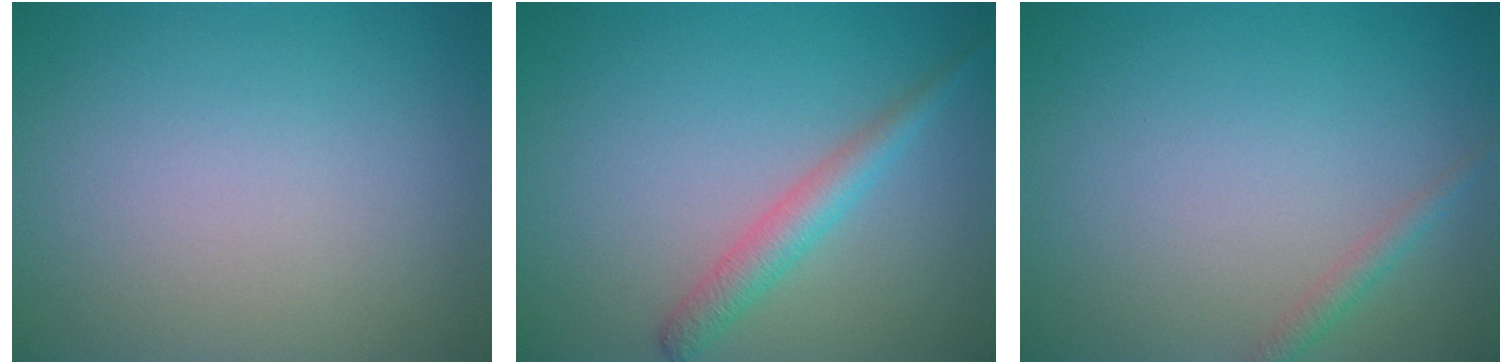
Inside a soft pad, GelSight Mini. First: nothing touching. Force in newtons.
{"total": 2.5, "press": 2.5, "slide": 0.1}
{"total": 1.2, "press": 1.2, "slide": 0.1}